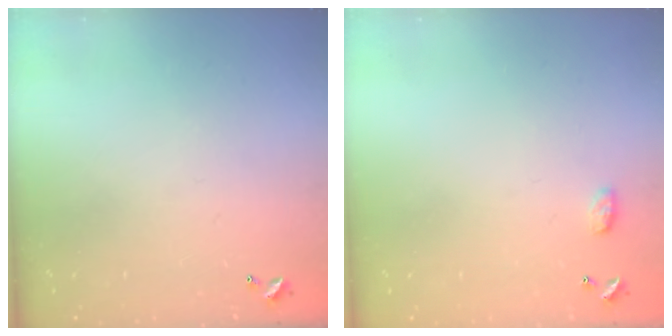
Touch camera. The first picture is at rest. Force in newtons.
{"total": 3.4, "press": 3.4, "slide": 0.5}